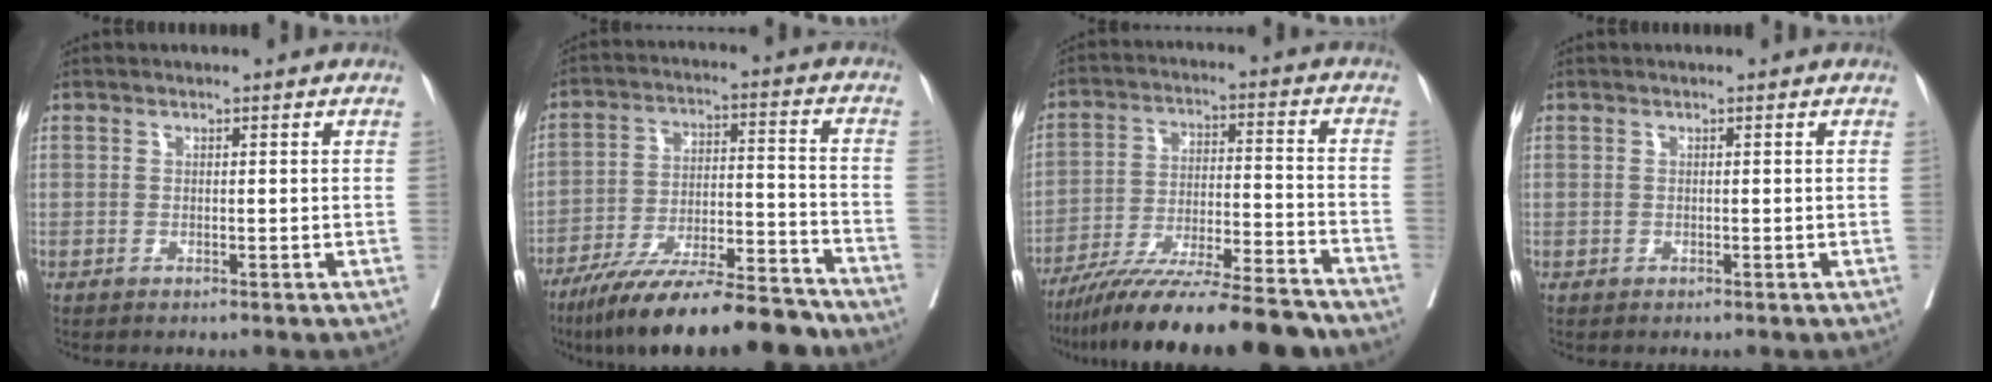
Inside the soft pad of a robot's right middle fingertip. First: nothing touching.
{"total": 18.8, "force": [-15.9, 2.5, 9.7], "torque": [-0.149, -0.002, -0.260]}
{"total": 19.8, "force": [-17.2, 0.7, 9.8], "torque": [-0.155, -0.023, -0.280]}
{"total": 0.0}